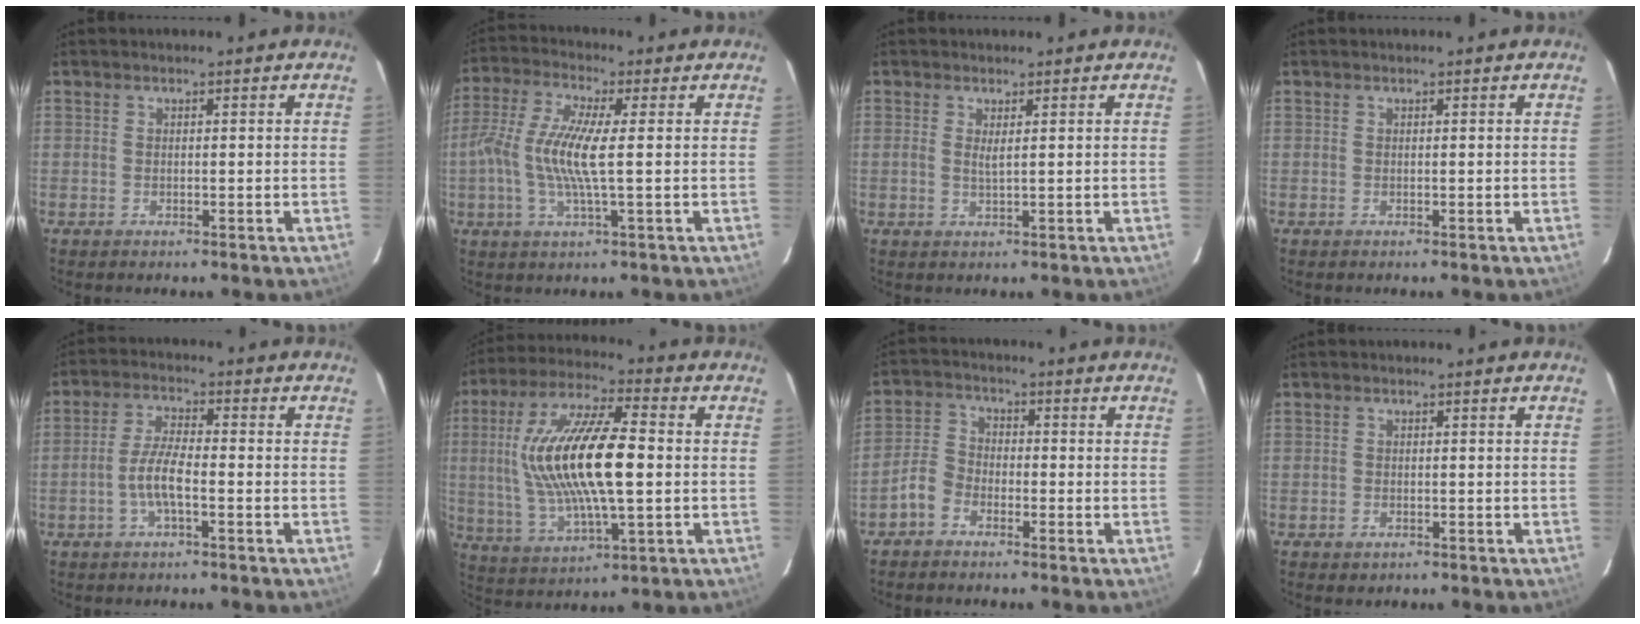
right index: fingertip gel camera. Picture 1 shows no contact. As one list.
[{"total": 10.3, "force": [-0.5, 1.2, 10.2], "torque": [-0.210, 0.001, -0.014]}, {"total": 1.4, "force": [0.4, 0.1, 1.4], "torque": [-0.026, -0.002, 0.007]}, {"total": 0.0}, {"total": 5.5, "force": [-2.0, 1.1, 5.0], "torque": [-0.107, 0.006, -0.041]}, {"total": 19.2, "force": [0.9, 5.8, 18.3], "torque": [-0.356, 0.008, 0.020]}, {"total": 4.6, "force": [-2.9, 2.9, 1.9], "torque": [-0.042, 0.017, -0.062]}, {"total": 1.3, "force": [-0.7, 1.0, 0.4], "torque": [-0.008, 0.000, -0.008]}]